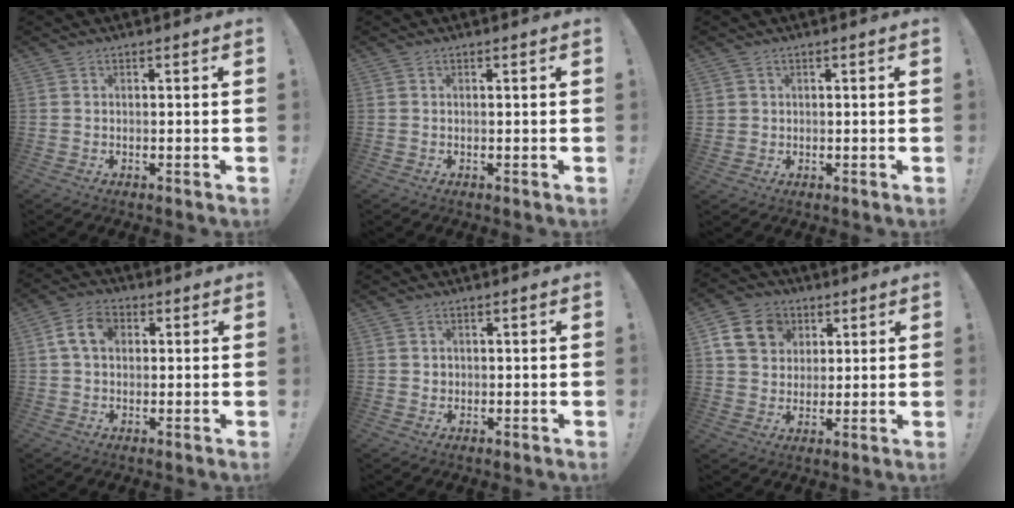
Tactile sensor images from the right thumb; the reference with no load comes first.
{"total": 0.0}
{"total": 2.8, "force": [1.3, 2.5, 0.3], "torque": [0.005, -0.006, 0.024]}
{"total": 8.1, "force": [1.7, 5.4, 5.7], "torque": [-0.103, 0.013, 0.034]}
{"total": 1.4, "force": [0.4, 1.4, 0.2], "torque": [0.001, 0.000, 0.005]}
{"total": 12.9, "force": [5.0, 10.5, 5.5], "torque": [-0.075, -0.016, 0.103]}